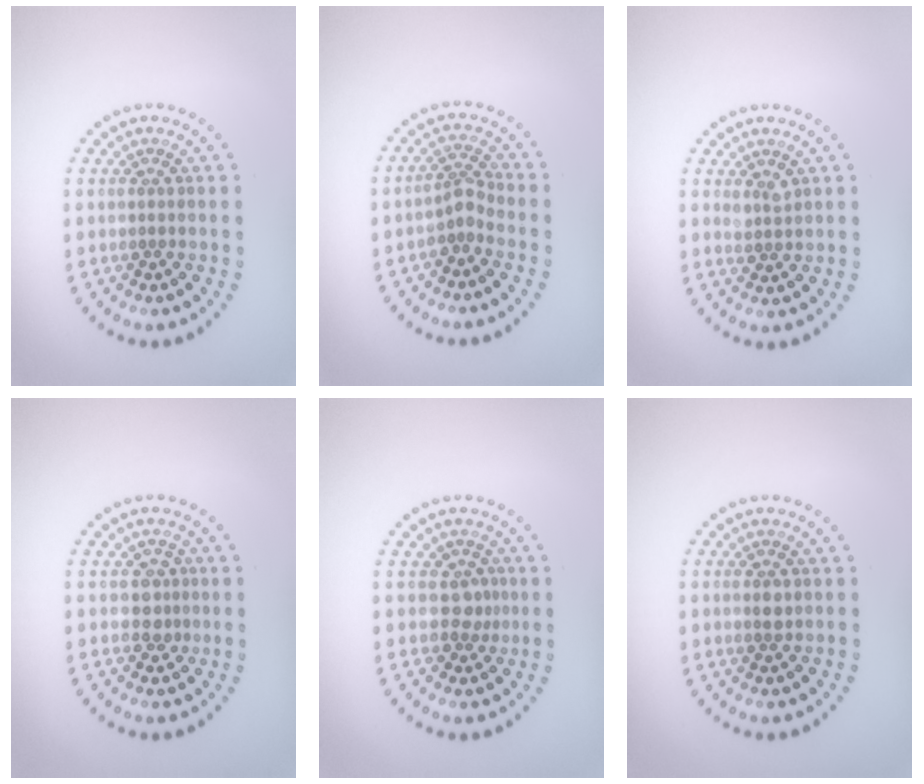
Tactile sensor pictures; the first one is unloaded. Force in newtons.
{"total": 1.9, "press": 1.4, "slide": 1.3}
{"total": 1.2, "press": 1.1, "slide": 0.4}
{"total": 1.7, "press": 1.5, "slide": 0.8}
{"total": 1.9, "press": 1.4, "slide": 1.2}
{"total": 1.1, "press": 1.1, "slide": 0.3}